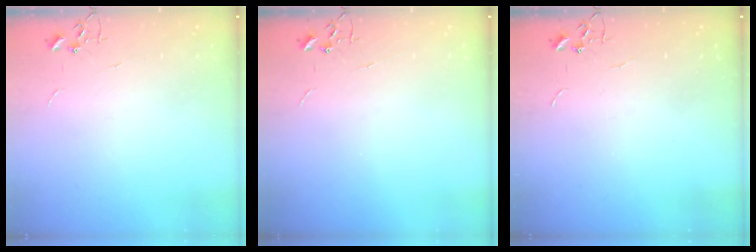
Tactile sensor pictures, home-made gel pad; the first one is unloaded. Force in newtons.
{"total": 0.0}
{"total": 0.0}